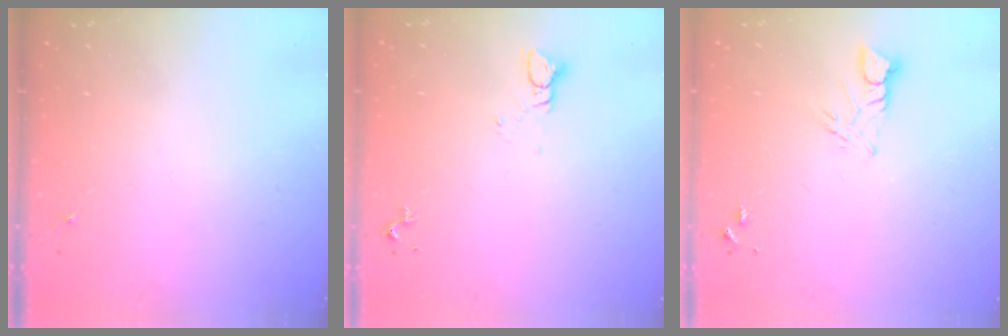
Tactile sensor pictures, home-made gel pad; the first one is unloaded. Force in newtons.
{"total": 3.2, "press": 3.2, "slide": 0.2}
{"total": 4.0, "press": 4.0, "slide": 0.4}